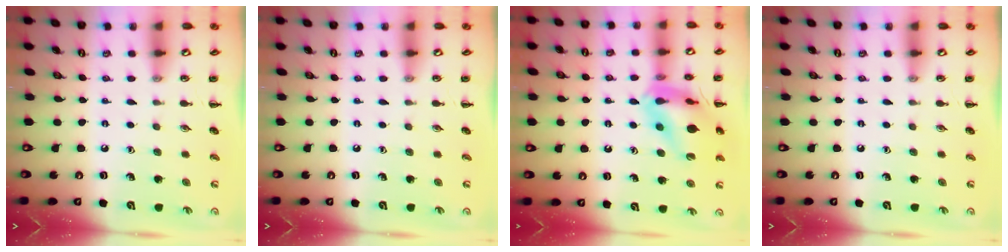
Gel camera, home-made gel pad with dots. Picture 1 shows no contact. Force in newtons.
{"total": 0.0}
{"total": 15.7, "press": 15.6, "slide": 1.9}
{"total": 0.0}